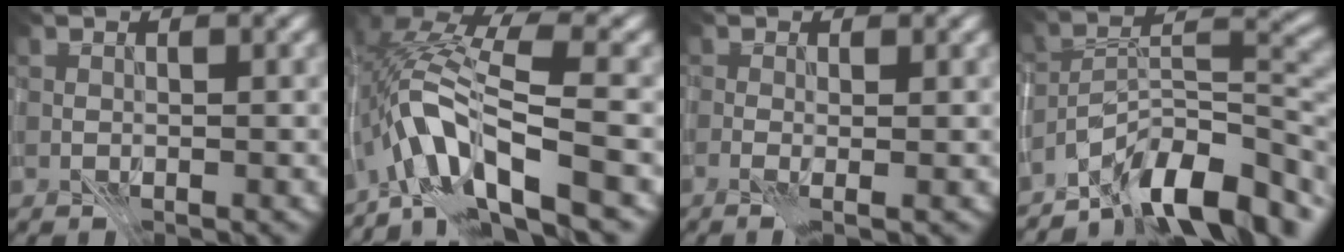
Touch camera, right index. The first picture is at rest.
{"total": 9.6, "force": [-3.3, 3.1, 8.5], "torque": [-0.163, 0.016, -0.066]}
{"total": 2.3, "force": [-0.1, 1.0, 2.0], "torque": [-0.010, 0.005, -0.014]}
{"total": 10.3, "force": [-6.9, 3.6, 6.8], "torque": [-0.094, 0.011, -0.132]}